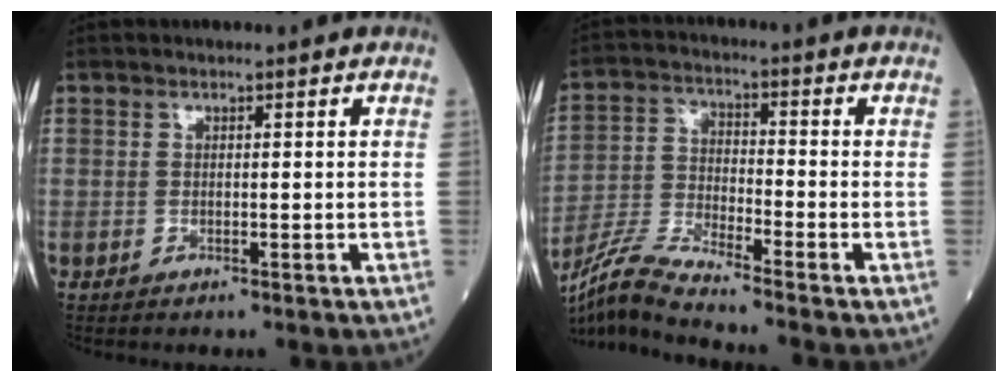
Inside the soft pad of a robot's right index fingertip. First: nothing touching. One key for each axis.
{"total": 8.7, "fx": -7.9, "fy": -1.5, "fz": 3.3, "tx": -0.078, "ty": -0.023, "tz": -0.157}